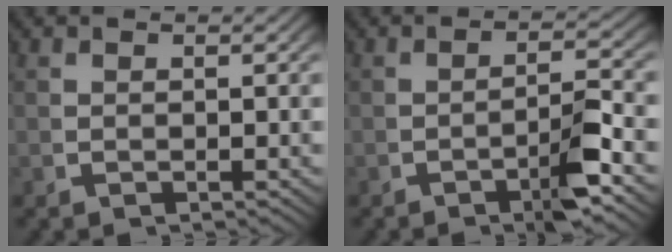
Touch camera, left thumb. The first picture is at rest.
{"total": 4.1, "force": [-1.4, 0.8, 3.8], "torque": [-0.057, 0.000, -0.026]}